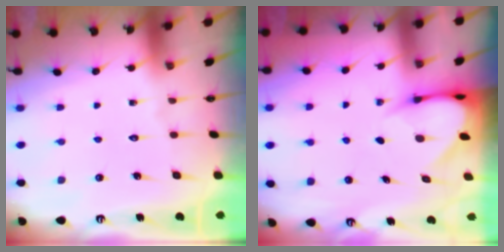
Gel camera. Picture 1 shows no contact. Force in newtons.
{"total": 4.3, "press": 4.2, "slide": 0.3}